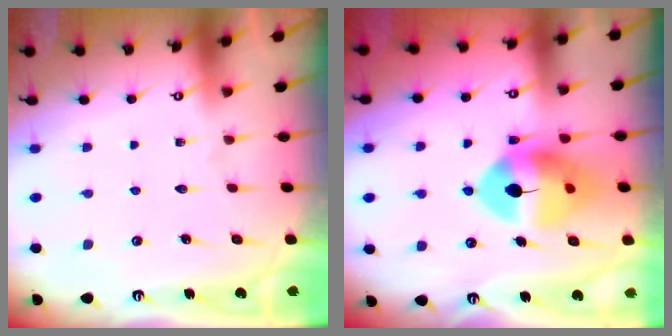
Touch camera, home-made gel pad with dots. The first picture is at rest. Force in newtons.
{"total": 13.0, "press": 12.8, "slide": 2.1}